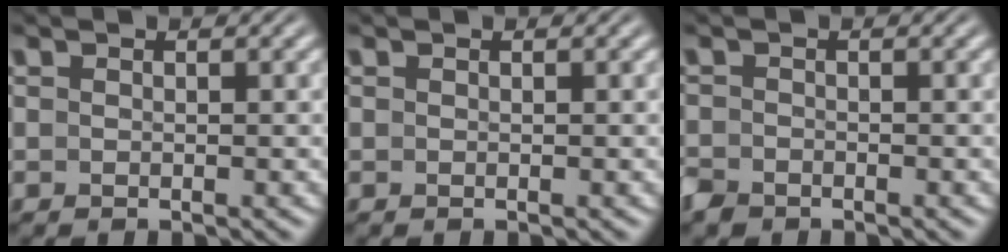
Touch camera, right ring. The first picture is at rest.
{"total": 0.0}
{"total": 1.9, "force": [-1.6, 1.0, 0.1], "torque": [-0.005, -0.015, -0.024]}